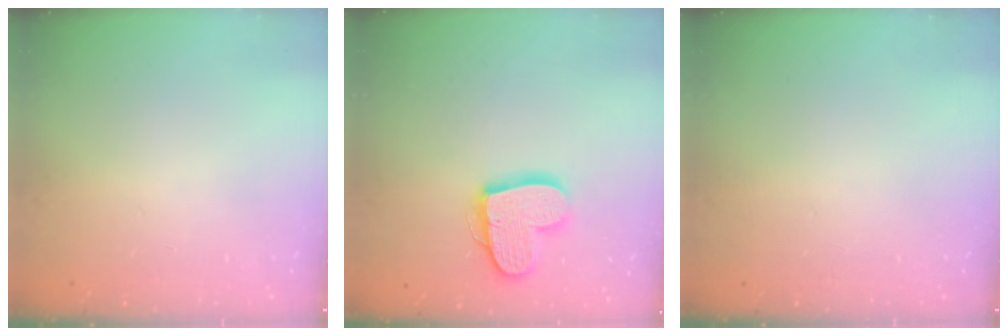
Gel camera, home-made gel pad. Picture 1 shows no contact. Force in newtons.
{"total": 15.0, "press": 14.9, "slide": 1.1}
{"total": 0.0}